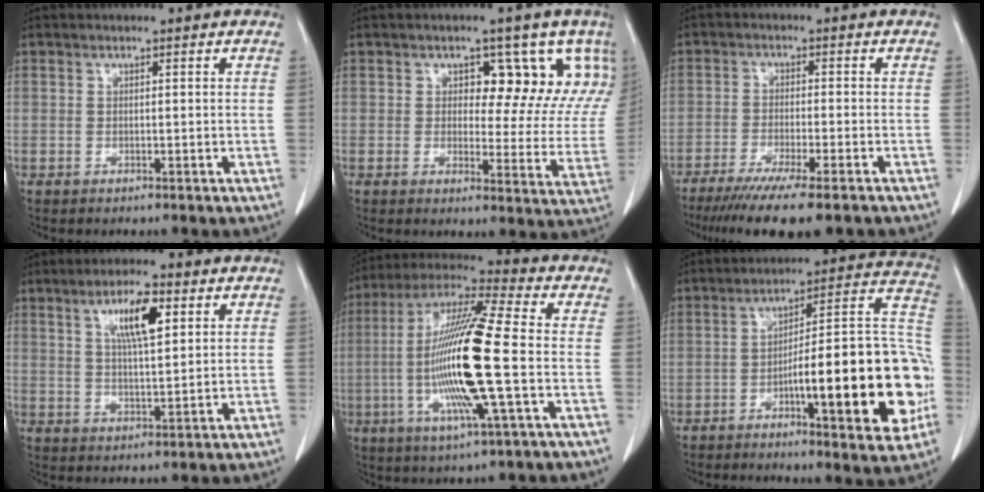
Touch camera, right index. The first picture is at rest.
{"total": 11.2, "force": [5.8, 6.3, 7.2], "torque": [-0.061, 0.000, 0.060]}
{"total": 12.2, "force": [-9.4, 0.5, 7.7], "torque": [-0.111, -0.031, -0.143]}
{"total": 7.4, "force": [3.1, 1.5, 6.6], "torque": [-0.118, 0.002, 0.055]}
{"total": 18.5, "force": [-2.8, 0.7, 18.3], "torque": [-0.373, -0.009, -0.061]}
{"total": 22.8, "force": [-5.8, 3.9, 21.8], "torque": [-0.246, 0.026, -0.074]}